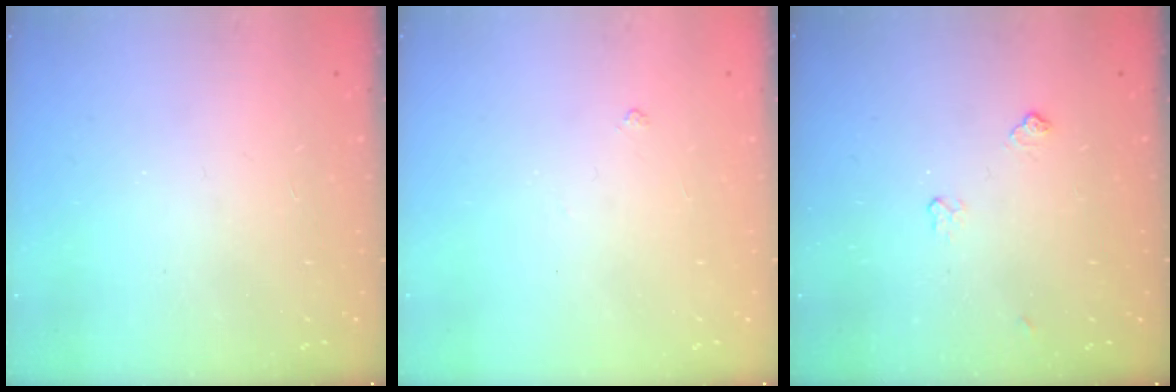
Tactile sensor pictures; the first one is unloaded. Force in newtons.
{"total": 2.9, "press": 2.8, "slide": 0.6}
{"total": 3.8, "press": 3.8, "slide": 0.5}